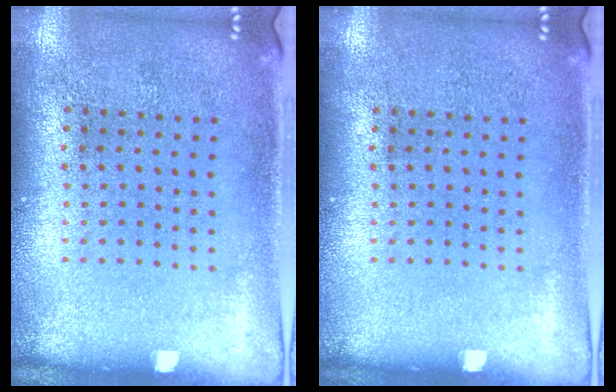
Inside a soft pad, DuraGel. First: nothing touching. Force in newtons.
{"total": 0.0}